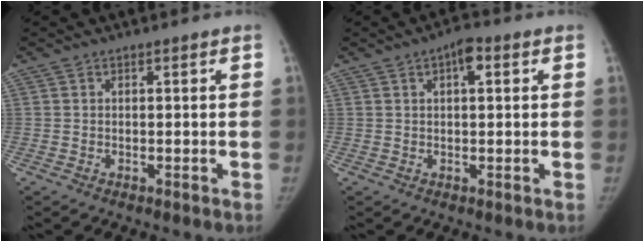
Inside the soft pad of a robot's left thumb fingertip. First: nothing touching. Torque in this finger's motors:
{"motor_torque": [0.41, 0.45, 0.73, -0.11, 0.14]}